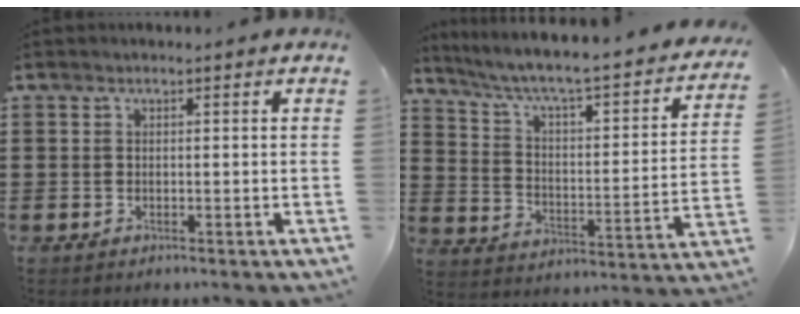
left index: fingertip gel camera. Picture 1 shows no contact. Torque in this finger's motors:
{"motor_torque": [1.99, -0.15, 0.81, 0.21]}